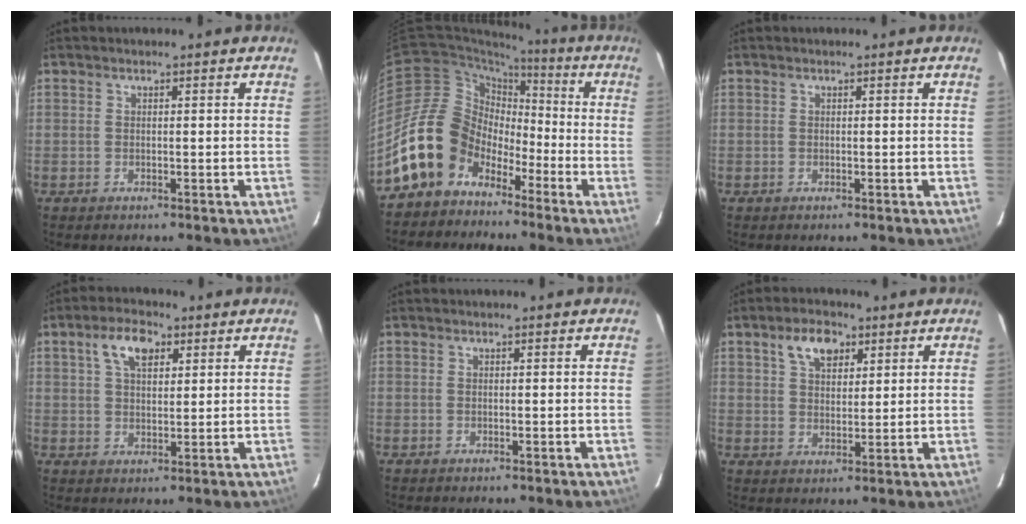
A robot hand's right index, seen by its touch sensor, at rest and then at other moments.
{"total": 14.2, "force": [-7.6, 10.8, 5.2], "torque": [-0.110, 0.032, -0.132]}
{"total": 0.0}
{"total": 6.6, "force": [3.1, 3.4, 4.7], "torque": [-0.083, 0.018, 0.055]}
{"total": 0.0}
{"total": 6.5, "force": [3.5, 3.8, 4.0], "torque": [-0.067, 0.015, 0.063]}